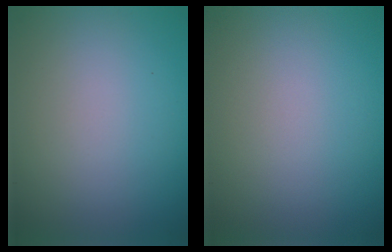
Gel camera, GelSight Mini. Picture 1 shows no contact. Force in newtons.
{"total": 0.0}